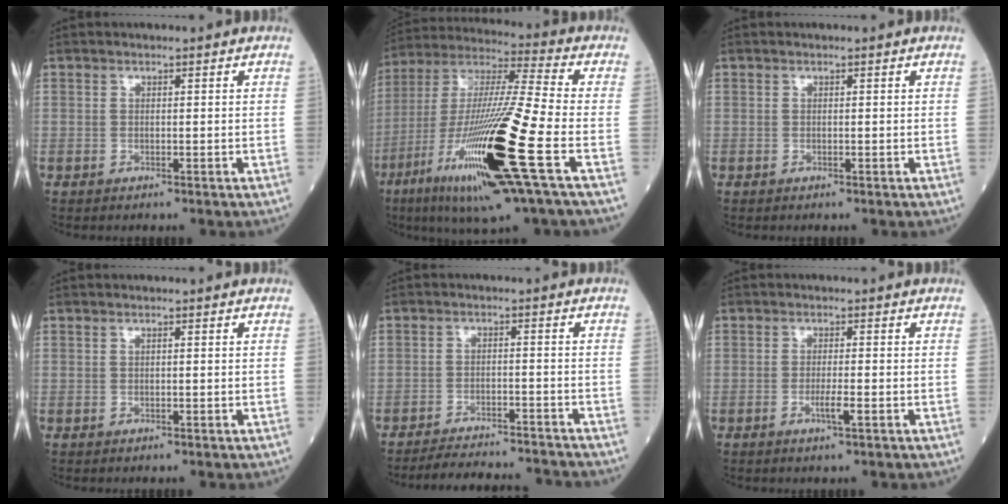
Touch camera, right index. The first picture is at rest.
{"total": 23.6, "force": [-8.6, 0.7, 21.9], "torque": [-0.430, -0.040, -0.157]}
{"total": 0.0}
{"total": 0.0}
{"total": 11.7, "force": [-11.3, 0.8, 2.7], "torque": [-0.039, 0.002, -0.157]}
{"total": 2.3, "force": [-0.9, -0.1, 2.1], "torque": [-0.040, -0.002, -0.014]}